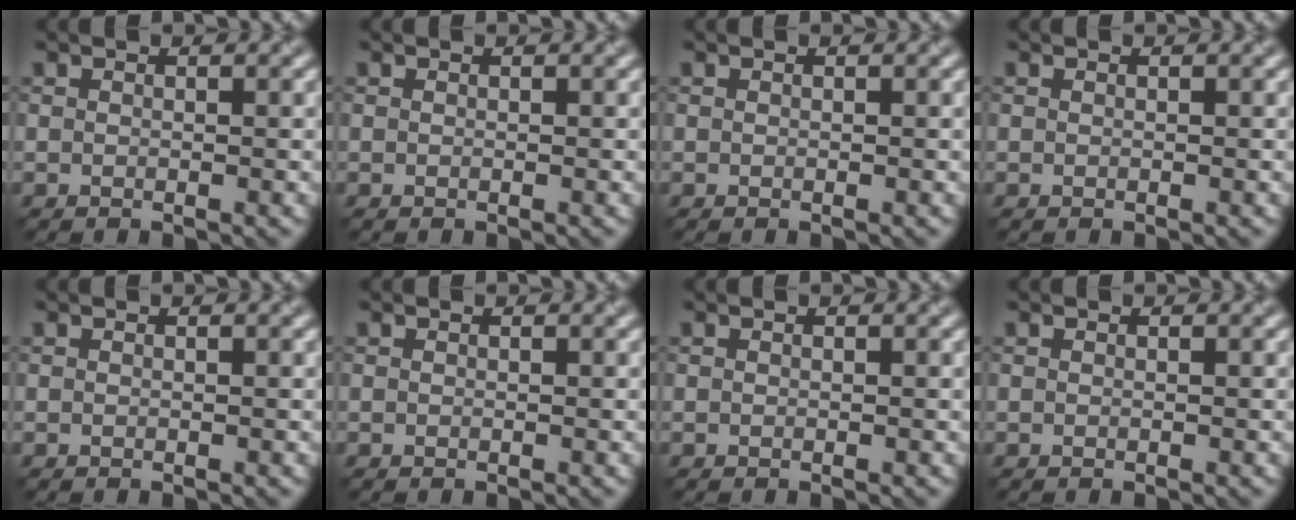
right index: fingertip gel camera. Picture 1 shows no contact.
{"total": 0.0}
{"total": 0.0}
{"total": 0.0}
{"total": 0.0}
{"total": 0.0}
{"total": 0.0}
{"total": 0.0}